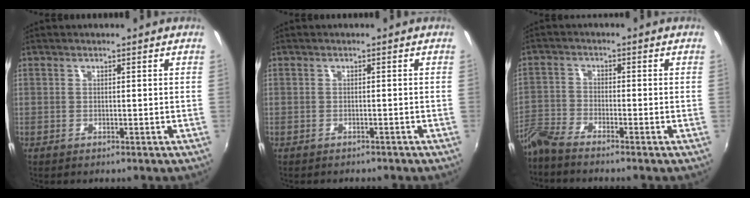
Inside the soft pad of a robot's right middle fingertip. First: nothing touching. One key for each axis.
{"total": 1.6, "fx": -1.5, "fy": 0.5, "fz": 0.4, "tx": -0.012, "ty": -0.004, "tz": -0.019}
{"total": 5.0, "fx": -4.8, "fy": 0.2, "fz": 1.6, "tx": -0.047, "ty": -0.008, "tz": -0.105}